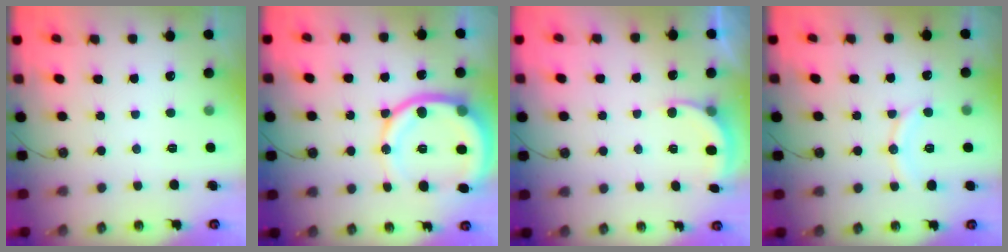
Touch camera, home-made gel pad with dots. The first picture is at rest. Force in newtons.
{"total": 16.2, "press": 16.1, "slide": 2.0}
{"total": 3.5, "press": 3.4, "slide": 0.8}
{"total": 8.8, "press": 8.7, "slide": 0.8}